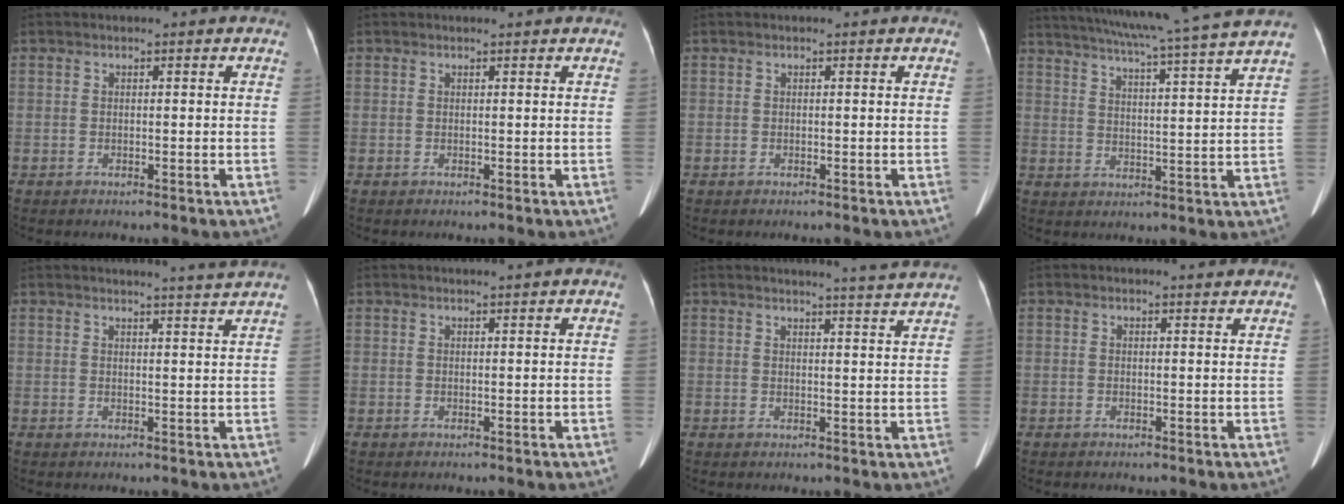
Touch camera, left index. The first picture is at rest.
{"total": 1.7, "force": [1.6, 0.1, 0.5], "torque": [-0.008, 0.011, 0.021]}
{"total": 0.0}
{"total": 18.8, "force": [16.2, -2.1, 9.3], "torque": [-0.165, -0.015, 0.219]}
{"total": 4.9, "force": [4.4, -1.6, 1.2], "torque": [-0.019, -0.010, 0.050]}
{"total": 1.1, "force": [0.9, -0.3, 0.5], "torque": [-0.009, 0.006, 0.022]}
{"total": 6.7, "force": [6.3, -1.5, 1.7], "torque": [-0.030, -0.012, 0.067]}
{"total": 1.4, "force": [1.4, 0.1, 0.1], "torque": [-0.010, -0.004, 0.015]}